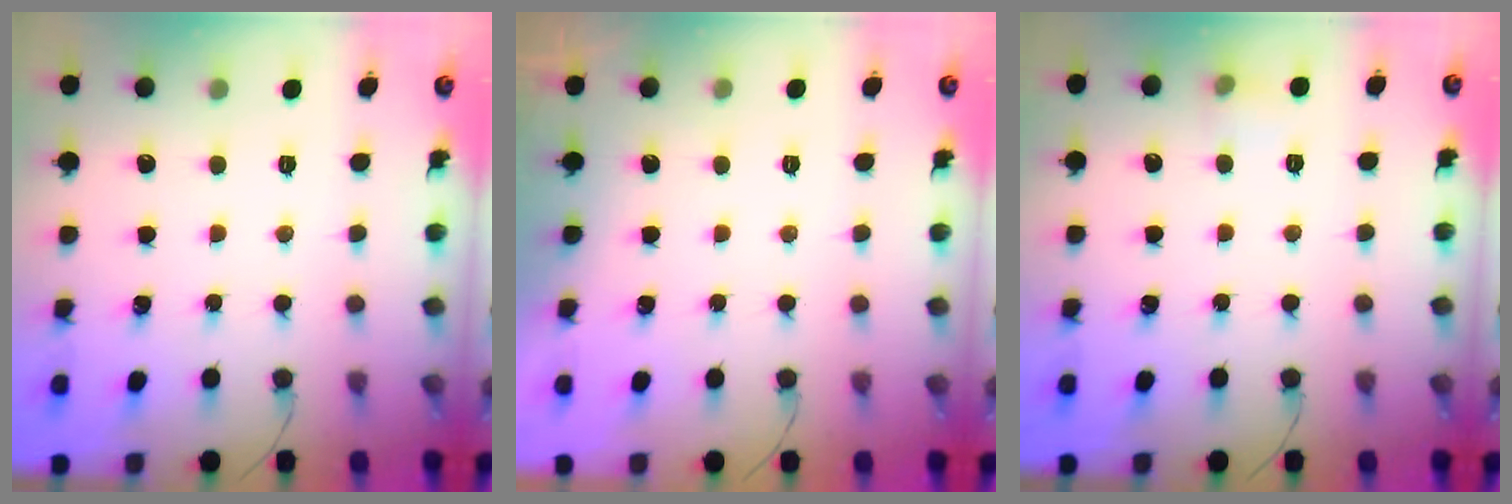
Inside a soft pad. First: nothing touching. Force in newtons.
{"total": 0.0}
{"total": 5.7, "press": 5.5, "slide": 1.5}